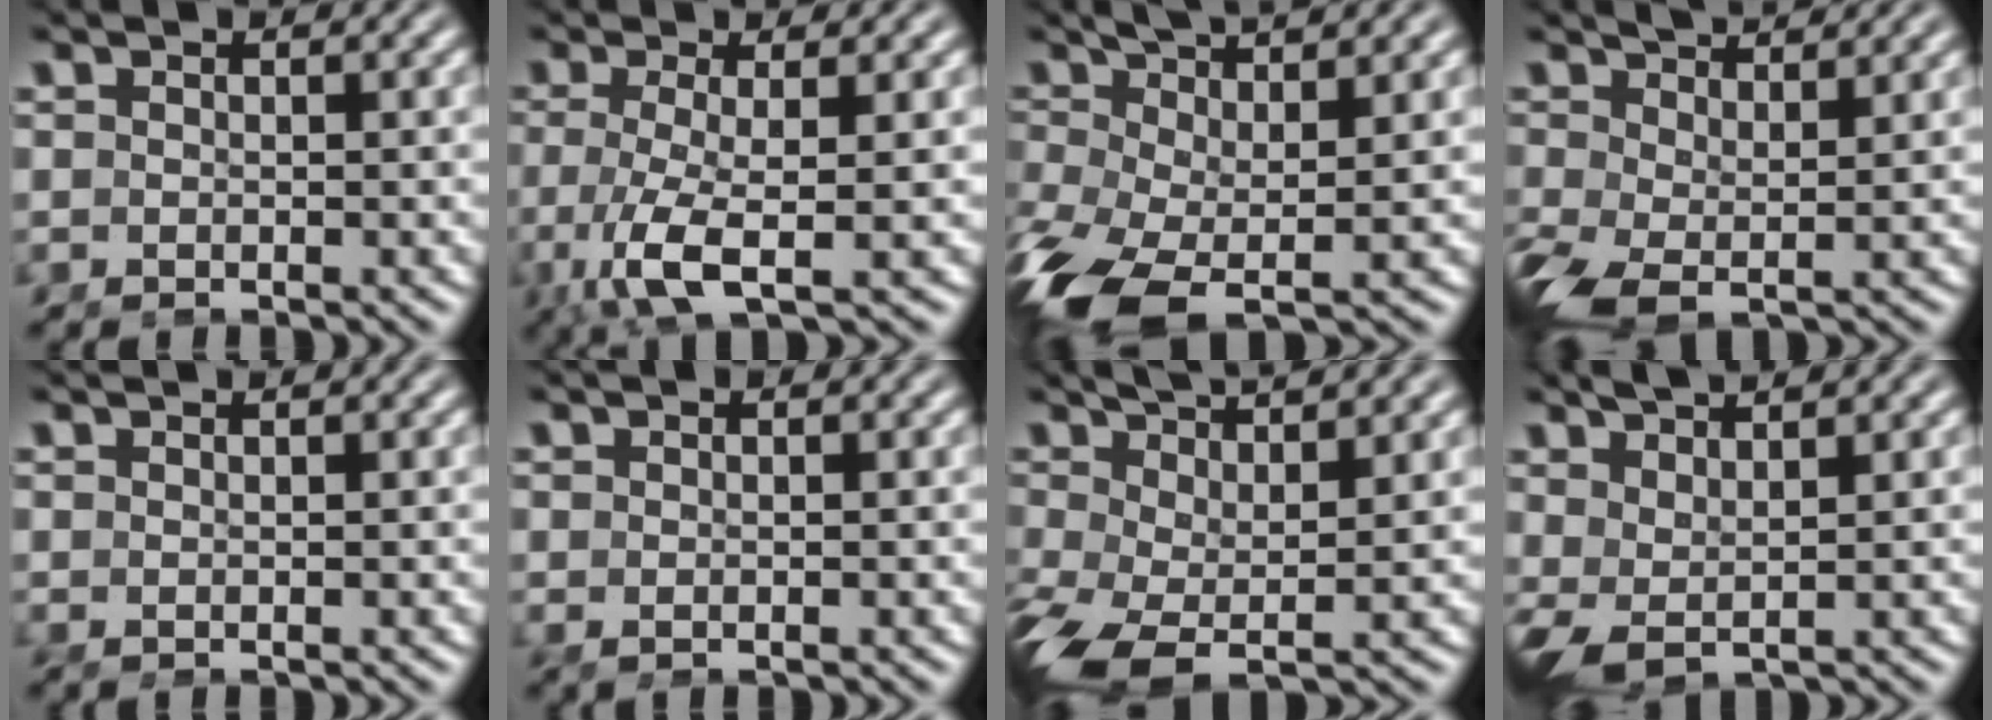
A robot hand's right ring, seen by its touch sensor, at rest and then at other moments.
{"total": 5.1, "force": [-1.4, 1.1, 4.7], "torque": [-0.108, -0.020, -0.018]}
{"total": 7.6, "force": [-1.9, 4.4, 5.9], "torque": [-0.139, -0.033, -0.023]}
{"total": 3.4, "force": [0.6, 1.6, 2.9], "torque": [-0.061, -0.011, 0.016]}
{"total": 0.7, "force": [0.4, -0.2, 0.4], "torque": [-0.005, 0.003, 0.010]}
{"total": 0.9, "force": [0.4, 0.0, 0.8], "torque": [-0.012, 0.007, 0.005]}
{"total": 7.2, "force": [0.1, 4.6, 5.5], "torque": [-0.125, -0.020, 0.003]}
{"total": 3.9, "force": [1.0, 2.7, 2.7], "torque": [-0.071, 0.001, 0.017]}